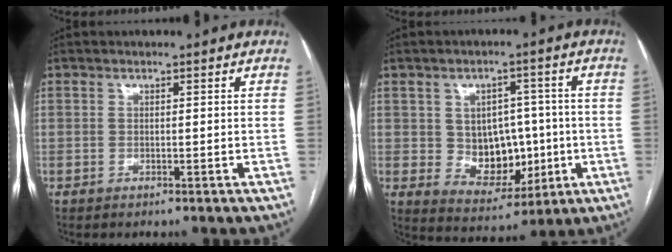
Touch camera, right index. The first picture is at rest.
{"total": 9.7, "force": [-0.3, 7.1, 6.6], "torque": [-0.093, 0.019, 0.016]}